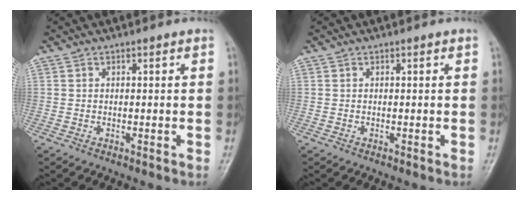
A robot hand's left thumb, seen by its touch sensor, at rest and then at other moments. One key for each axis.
{"total": 0.0}